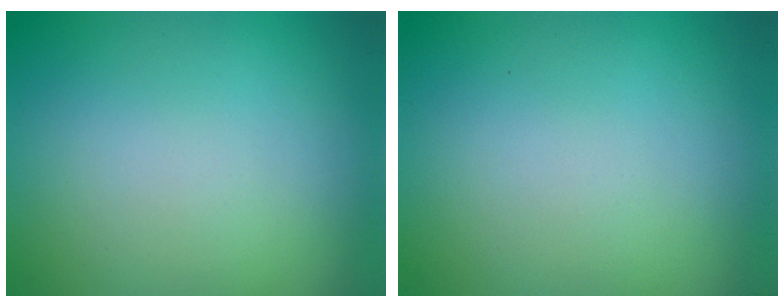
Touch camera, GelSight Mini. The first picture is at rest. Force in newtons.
{"total": 0.0}